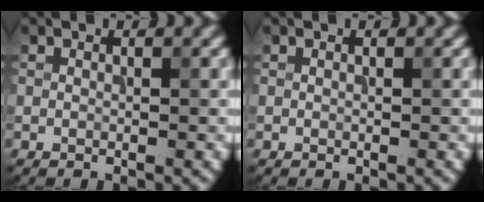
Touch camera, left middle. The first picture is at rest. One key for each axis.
{"total": 0.0}